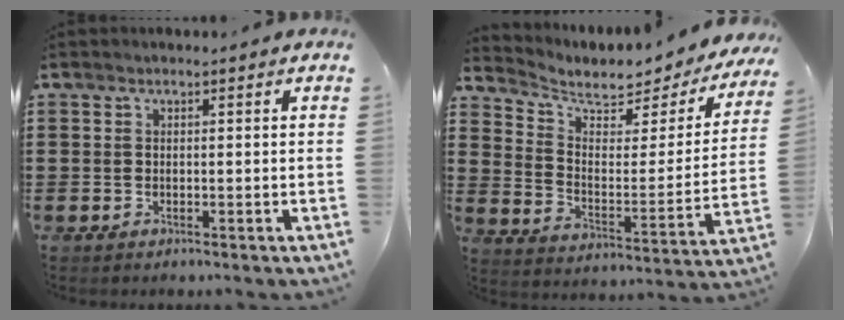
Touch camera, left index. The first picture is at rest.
{"total": 5.1, "force": [4.1, 2.2, 2.0], "torque": [-0.056, -0.033, 0.067]}